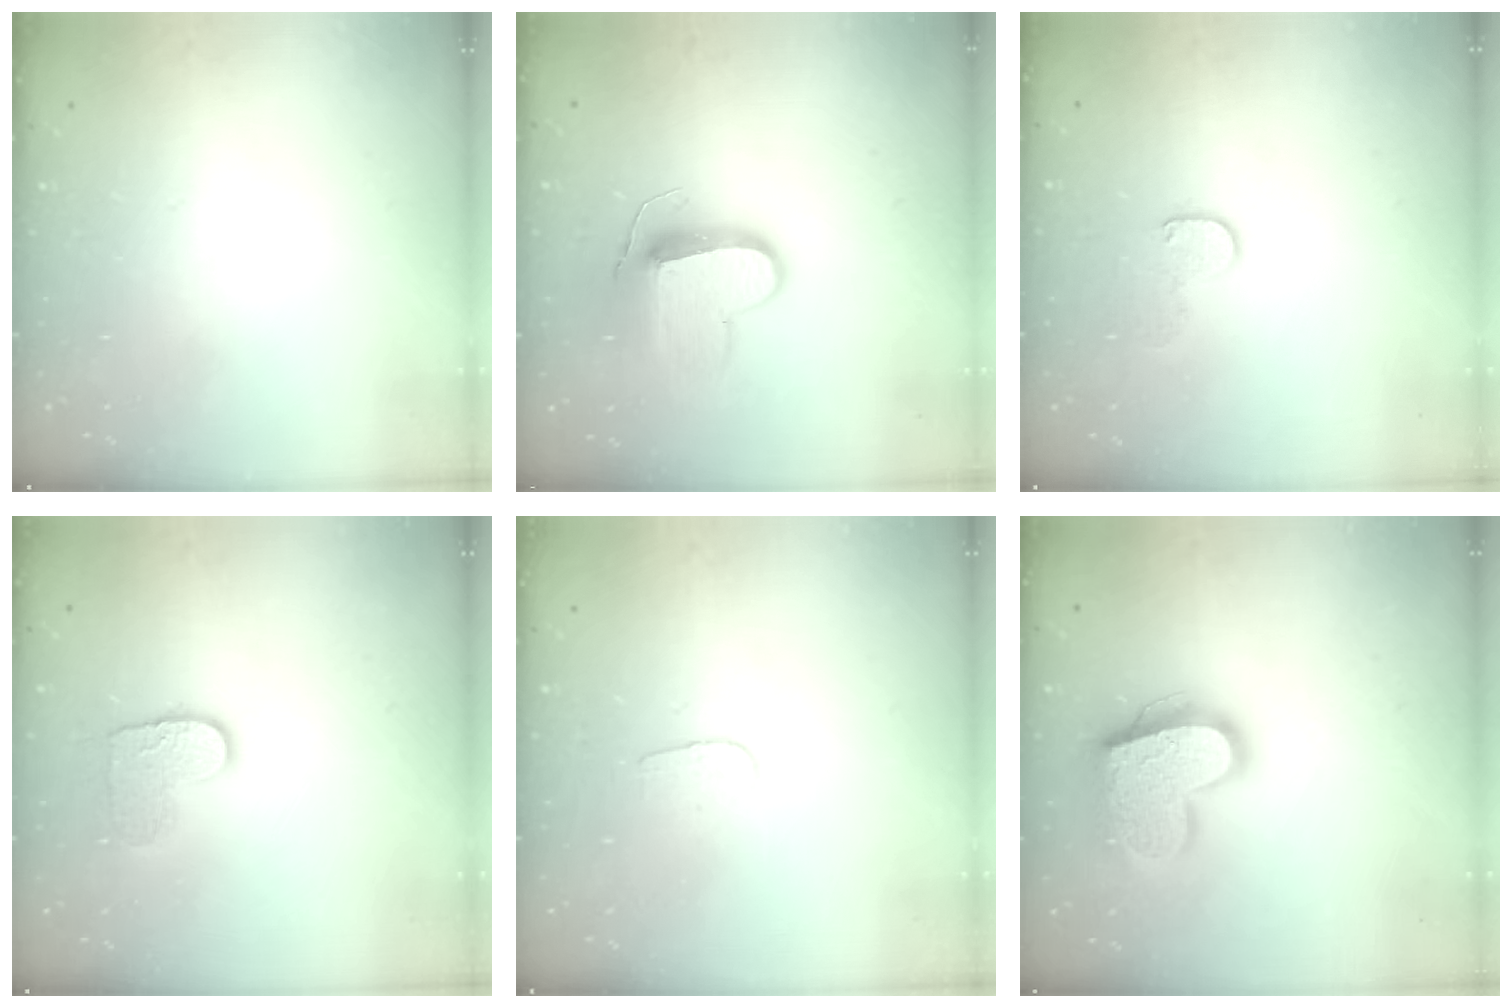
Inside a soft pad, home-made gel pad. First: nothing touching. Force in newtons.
{"total": 10.3, "press": 10.2, "slide": 0.5}
{"total": 4.5, "press": 4.5, "slide": 0.5}
{"total": 8.2, "press": 8.2, "slide": 0.5}
{"total": 3.1, "press": 3.1, "slide": 0.2}
{"total": 20.2, "press": 20.2, "slide": 1.5}